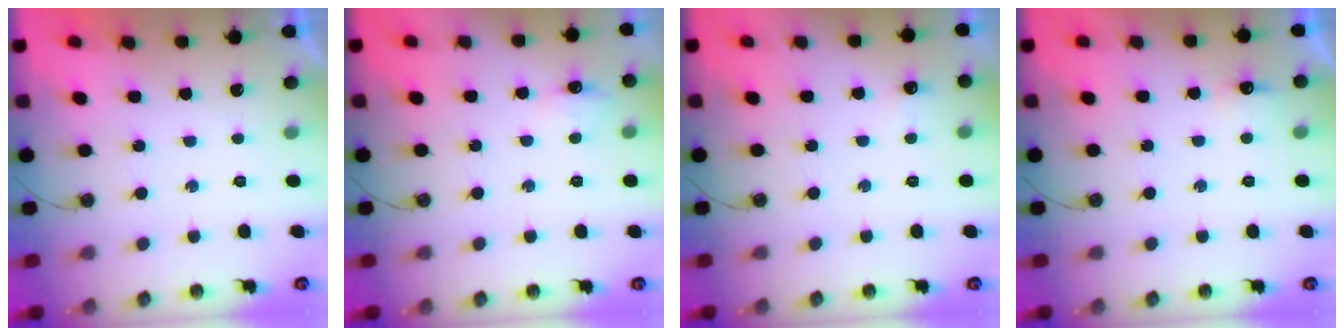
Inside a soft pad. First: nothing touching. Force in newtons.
{"total": 5.5, "press": 5.4, "slide": 0.9}
{"total": 12.6, "press": 3.9, "slide": 12.0}
{"total": 5.4, "press": 5.3, "slide": 1.2}